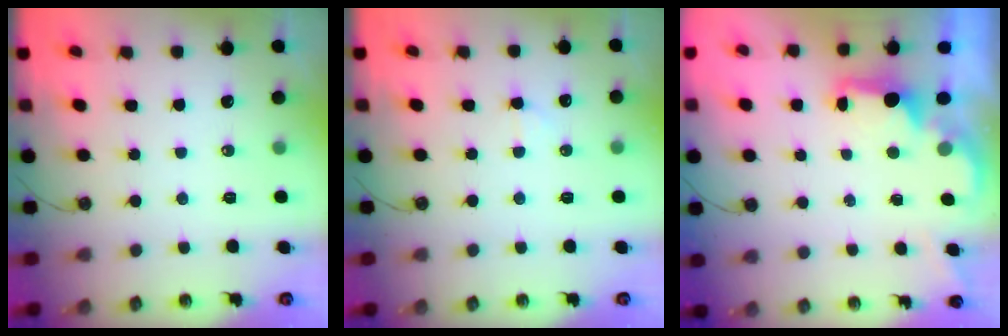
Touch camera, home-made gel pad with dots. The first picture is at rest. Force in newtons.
{"total": 3.2, "press": 3.0, "slide": 0.8}
{"total": 1.9, "press": 1.7, "slide": 0.8}